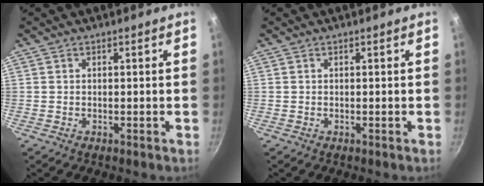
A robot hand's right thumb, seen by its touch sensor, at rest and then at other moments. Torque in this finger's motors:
{"motor_torque": [0.00, 0.00, 0.01, 0.01, 0.00]}